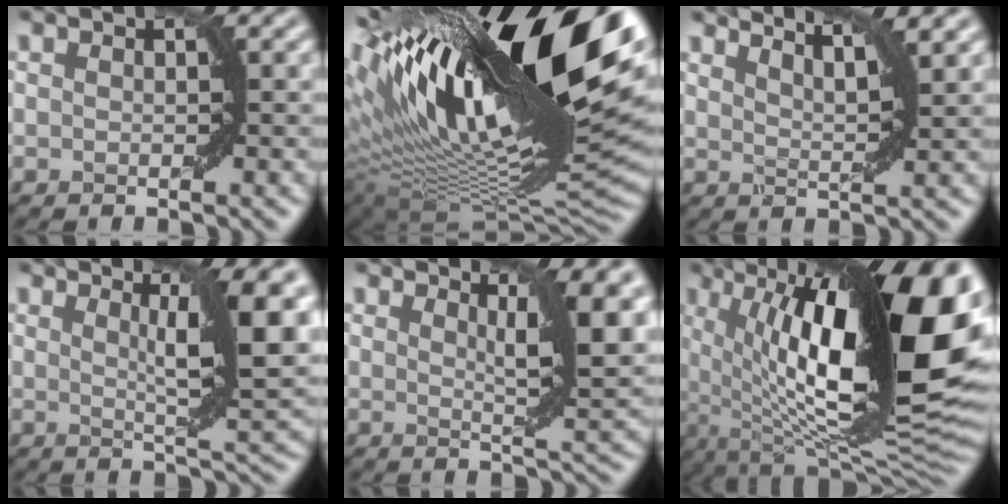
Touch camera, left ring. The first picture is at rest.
{"total": 20.1, "force": [7.8, 7.3, 17.0], "torque": [-0.304, 0.028, 0.136]}
{"total": 5.4, "force": [4.5, 1.0, 2.7], "torque": [-0.025, 0.022, 0.038]}
{"total": 8.3, "force": [2.4, 1.5, 7.8], "torque": [-0.099, -0.002, 0.040]}
{"total": 6.8, "force": [2.6, 1.5, 6.0], "torque": [-0.071, -0.003, 0.043]}
{"total": 19.8, "force": [3.5, 7.8, 17.9], "torque": [-0.269, 0.006, 0.068]}